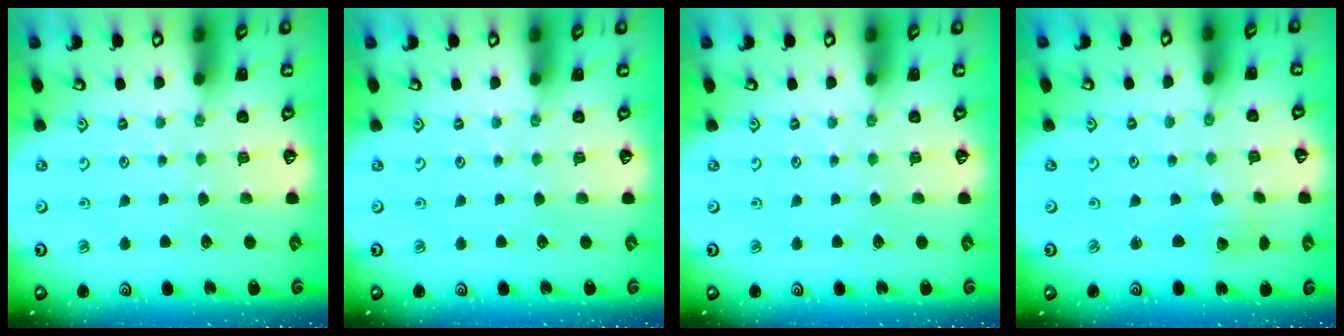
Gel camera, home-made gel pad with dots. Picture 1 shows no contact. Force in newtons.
{"total": 0.0}
{"total": 0.0}
{"total": 2.0, "press": 2.0, "slide": 0.1}